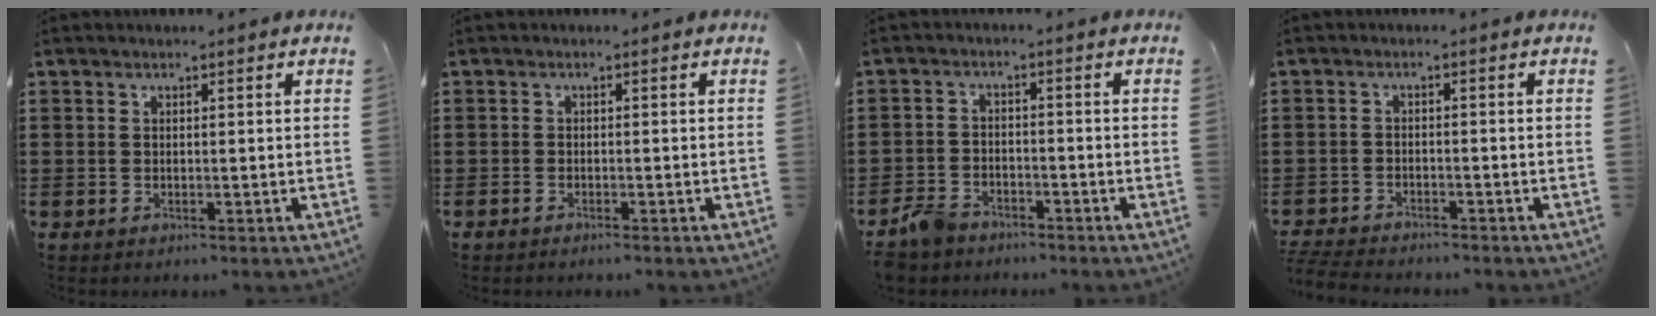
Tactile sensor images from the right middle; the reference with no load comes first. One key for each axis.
{"total": 0.8, "fx": -0.7, "fy": 0.1, "fz": 0.2, "tx": -0.005, "ty": -0.002, "tz": -0.015}
{"total": 3.9, "fx": -3.4, "fy": 1.6, "fz": 1.0, "tx": -0.040, "ty": 0.002, "tz": -0.075}
{"total": 3.4, "fx": -3.3, "fy": 0.2, "fz": 0.5, "tx": -0.025, "ty": -0.009, "tz": -0.074}